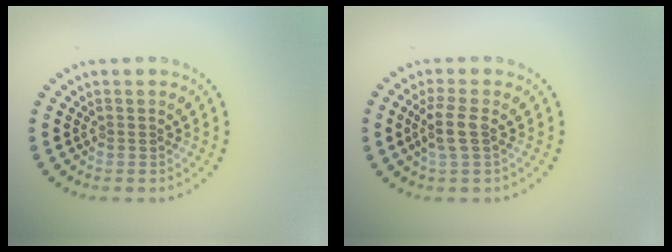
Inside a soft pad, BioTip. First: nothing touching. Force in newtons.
{"total": 2.4, "press": 2.1, "slide": 1.3}